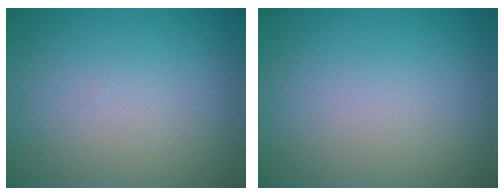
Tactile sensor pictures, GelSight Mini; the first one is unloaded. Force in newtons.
{"total": 0.0}